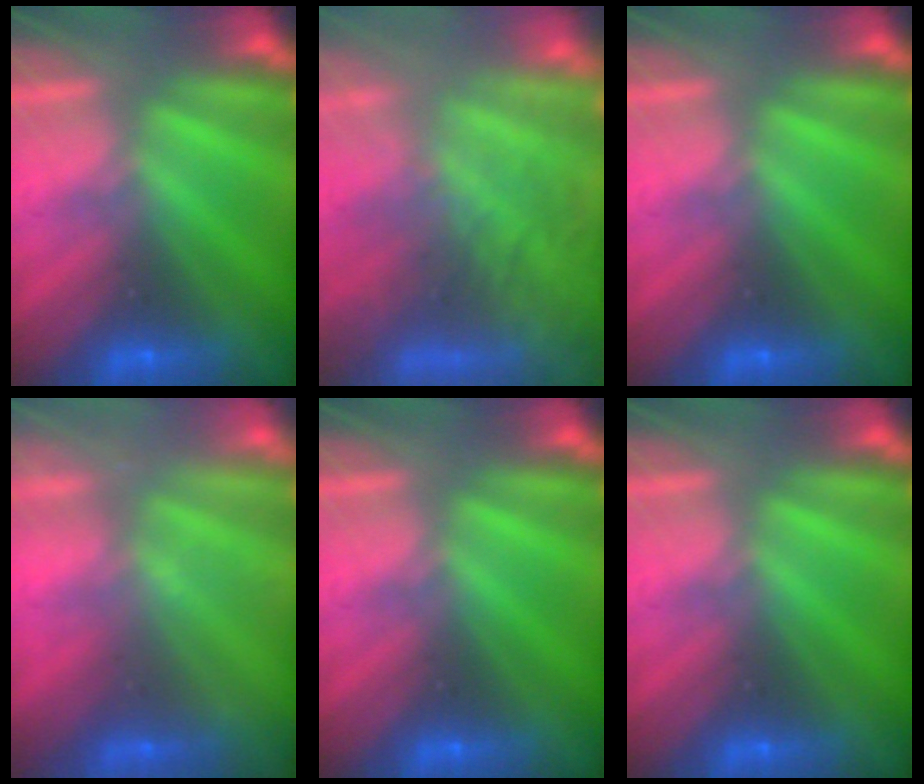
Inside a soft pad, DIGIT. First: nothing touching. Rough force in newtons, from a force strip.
{"total": 9.6}
{"total": 0.0}
{"total": 2.2}
{"total": 0.0}
{"total": 0.0}